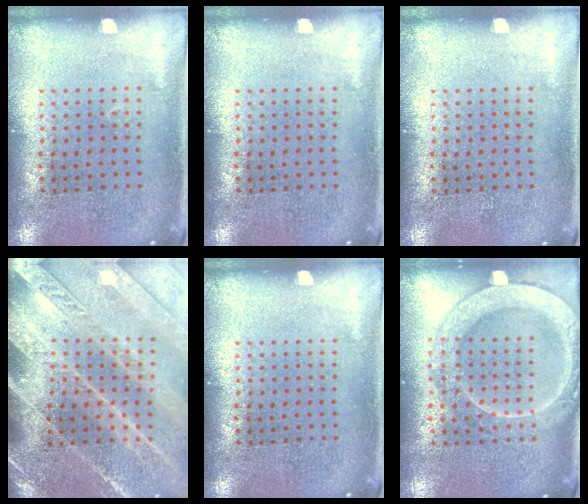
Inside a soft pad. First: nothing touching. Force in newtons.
{"total": 0.0}
{"total": 0.0}
{"total": 3.7, "press": 3.2, "slide": 1.9}
{"total": 0.0}
{"total": 2.0, "press": 2.0, "slide": 0.3}